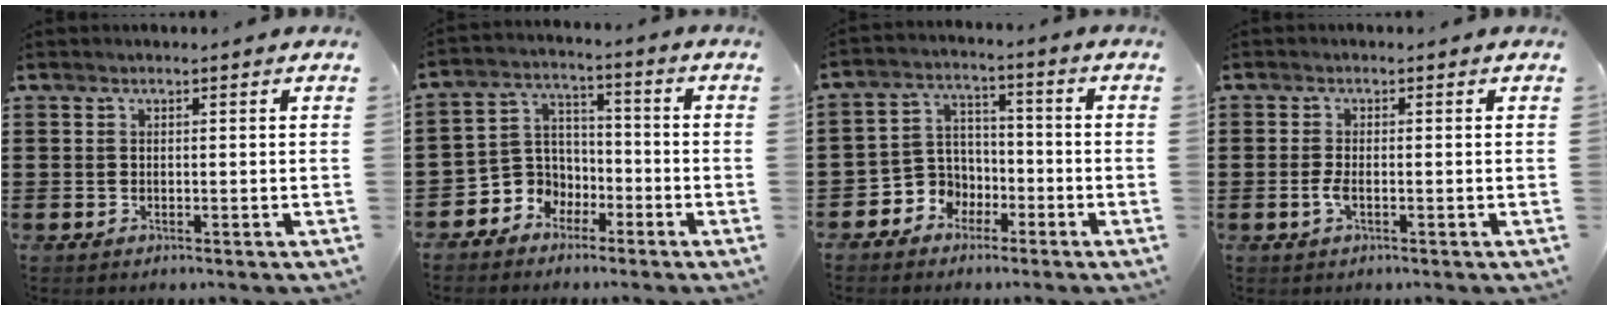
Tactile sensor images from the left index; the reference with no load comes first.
{"total": 5.9, "force": [-3.4, 4.8, 0.3], "torque": [-0.041, 0.004, -0.073]}
{"total": 5.6, "force": [-3.1, 4.7, 0.7], "torque": [-0.040, 0.005, -0.064]}
{"total": 1.8, "force": [-0.5, 0.5, 1.7], "torque": [-0.039, -0.003, -0.011]}